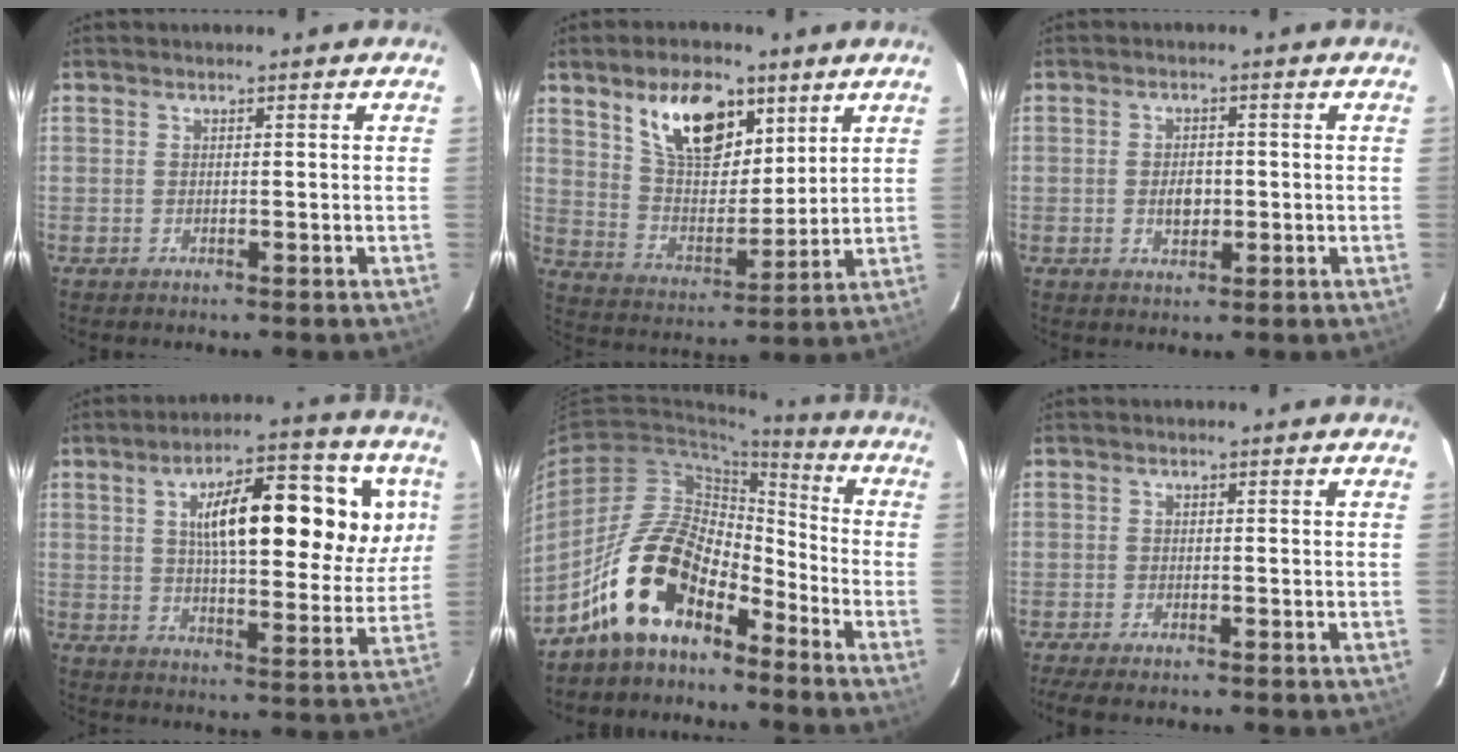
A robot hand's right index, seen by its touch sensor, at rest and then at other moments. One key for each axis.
{"total": 15.1, "fx": 8.5, "fy": 7.8, "fz": 9.8, "tx": -0.161, "ty": 0.009, "tz": 0.160}
{"total": 3.8, "fx": -0.6, "fy": 2.6, "fz": 2.8, "tx": -0.049, "ty": 0.002, "tz": -0.007}
{"total": 21.1, "fx": 6.9, "fy": 7.6, "fz": 18.5, "tx": -0.284, "ty": 0.023, "tz": 0.106}
{"total": 14.4, "fx": -9.9, "fy": 6.5, "fz": 8.3, "tx": -0.154, "ty": 0.020, "tz": -0.190}
{"total": 4.5, "fx": -3.5, "fy": 1.2, "fz": 2.5, "tx": -0.064, "ty": -0.019, "tz": -0.065}